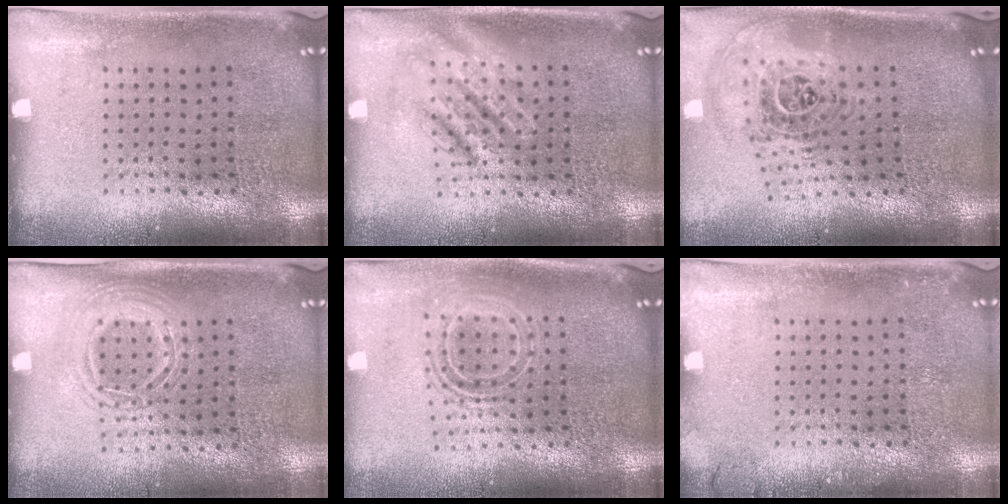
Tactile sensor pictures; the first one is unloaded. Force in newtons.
{"total": 2.8, "press": 2.8, "slide": 0.3}
{"total": 1.7, "press": 1.4, "slide": 0.9}
{"total": 1.3, "press": 1.3, "slide": 0.4}
{"total": 1.7, "press": 1.2, "slide": 1.1}
{"total": 1.0, "press": 1.0, "slide": 0.1}